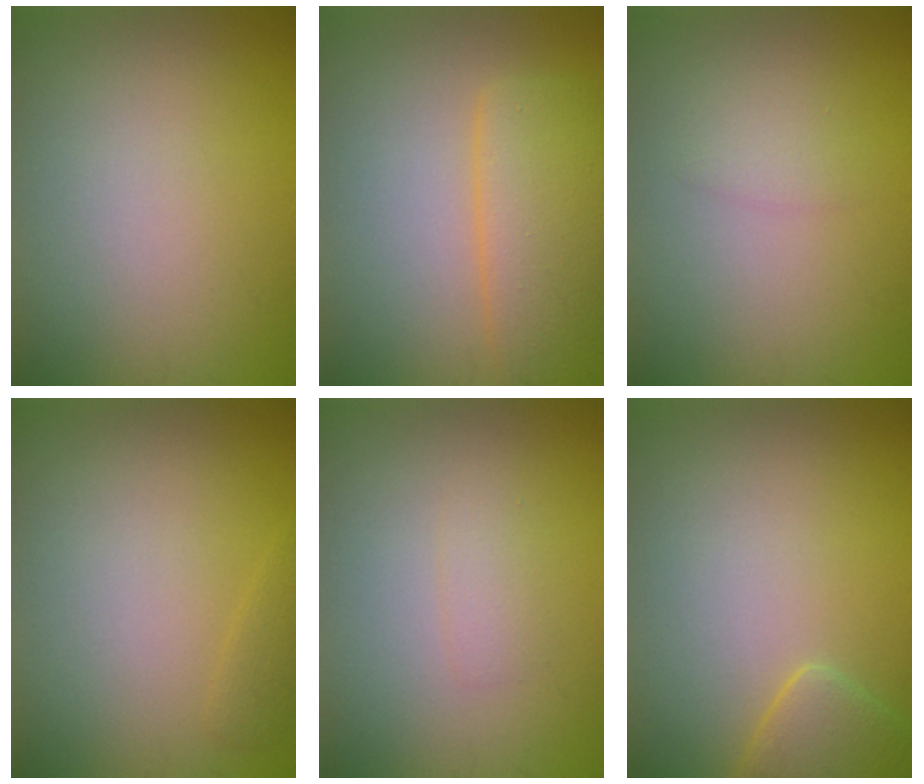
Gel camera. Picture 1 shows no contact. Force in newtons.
{"total": 5.2, "press": 5.2, "slide": 0.4}
{"total": 1.2, "press": 1.2, "slide": 0.2}
{"total": 0.9, "press": 0.9, "slide": 0.1}
{"total": 1.1, "press": 1.1, "slide": 0.1}
{"total": 2.6, "press": 2.6, "slide": 0.2}